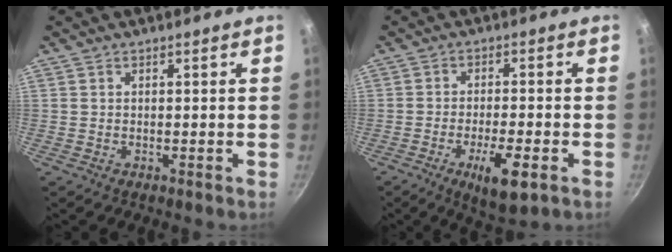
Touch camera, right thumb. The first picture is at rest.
{"total": 8.8, "force": [-3.7, 2.6, 7.5], "torque": [-0.120, 0.008, -0.053]}